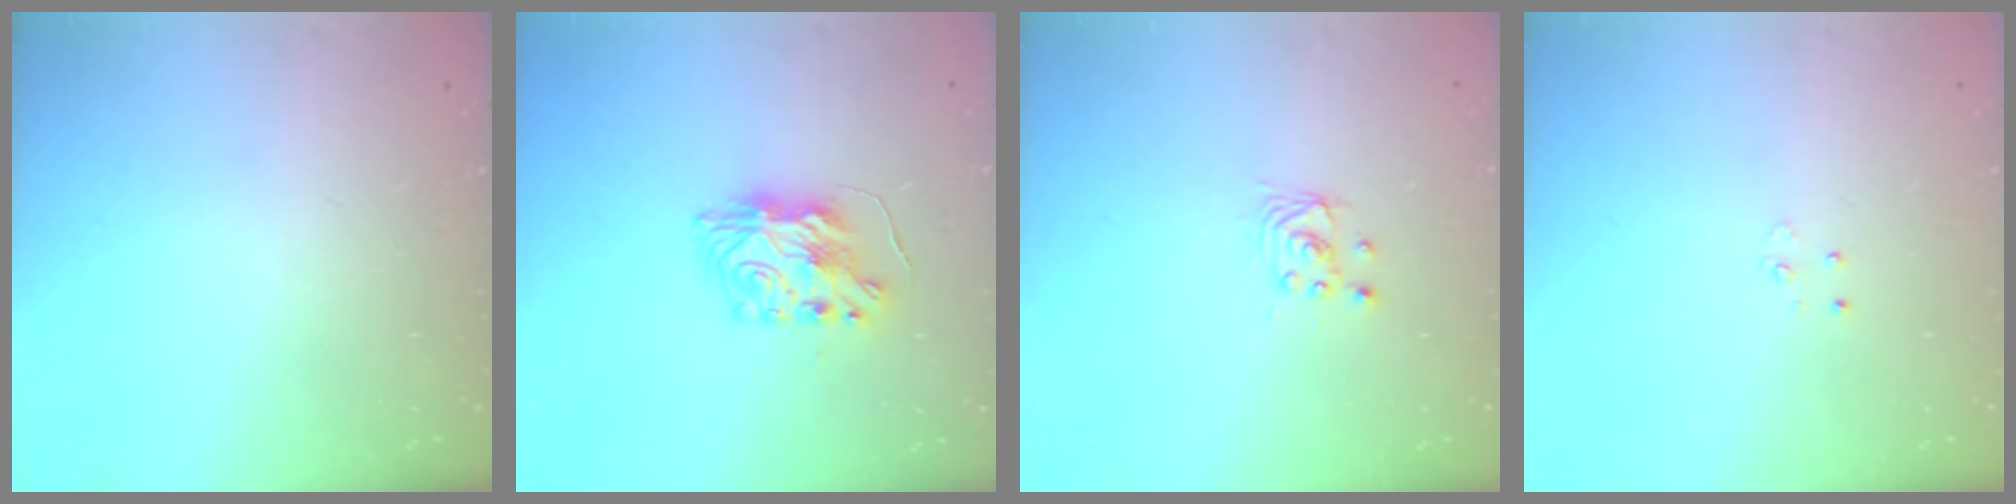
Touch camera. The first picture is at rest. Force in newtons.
{"total": 8.6, "press": 8.5, "slide": 0.7}
{"total": 2.8, "press": 2.8, "slide": 0.1}
{"total": 3.0, "press": 3.0, "slide": 0.4}